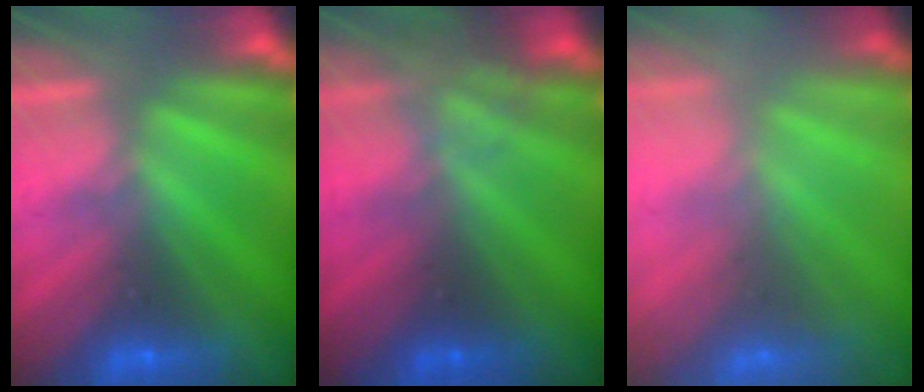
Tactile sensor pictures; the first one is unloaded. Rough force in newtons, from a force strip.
{"total": 2.3}
{"total": 9.2}